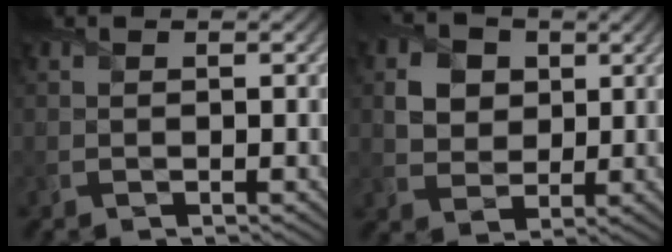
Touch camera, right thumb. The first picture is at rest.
{"total": 5.0, "force": [1.6, 4.2, 2.2], "torque": [-0.060, 0.003, 0.020]}